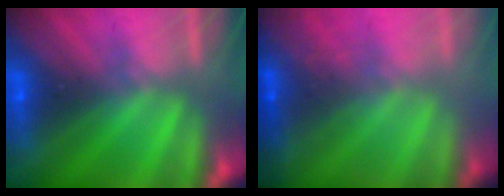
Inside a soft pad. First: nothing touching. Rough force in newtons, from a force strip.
{"total": 1.6}